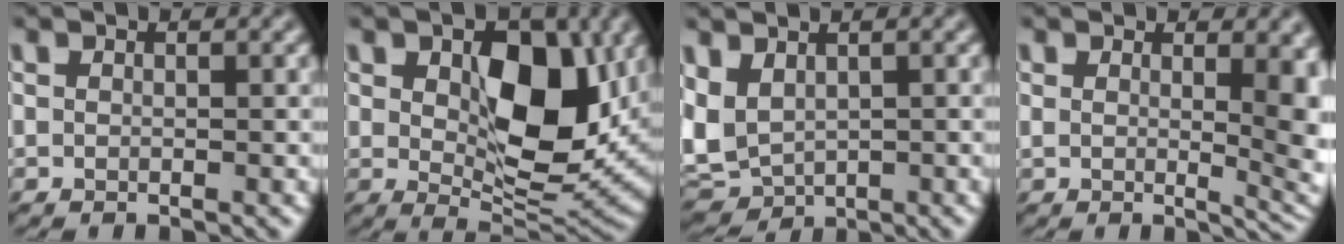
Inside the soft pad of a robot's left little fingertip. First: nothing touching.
{"total": 11.6, "force": [2.0, 6.5, 9.4], "torque": [-0.147, -0.014, 0.034]}
{"total": 6.8, "force": [-1.1, 4.0, 5.5], "torque": [-0.116, -0.015, -0.006]}
{"total": 7.6, "force": [2.0, 3.8, 6.2], "torque": [-0.101, -0.026, 0.056]}